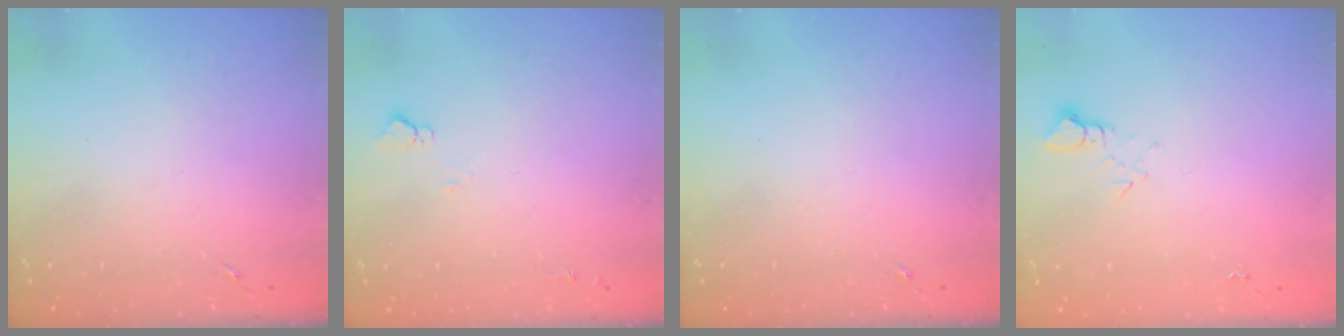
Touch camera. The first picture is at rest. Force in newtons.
{"total": 4.4, "press": 4.3, "slide": 0.6}
{"total": 0.0}
{"total": 2.7, "press": 2.7, "slide": 0.2}